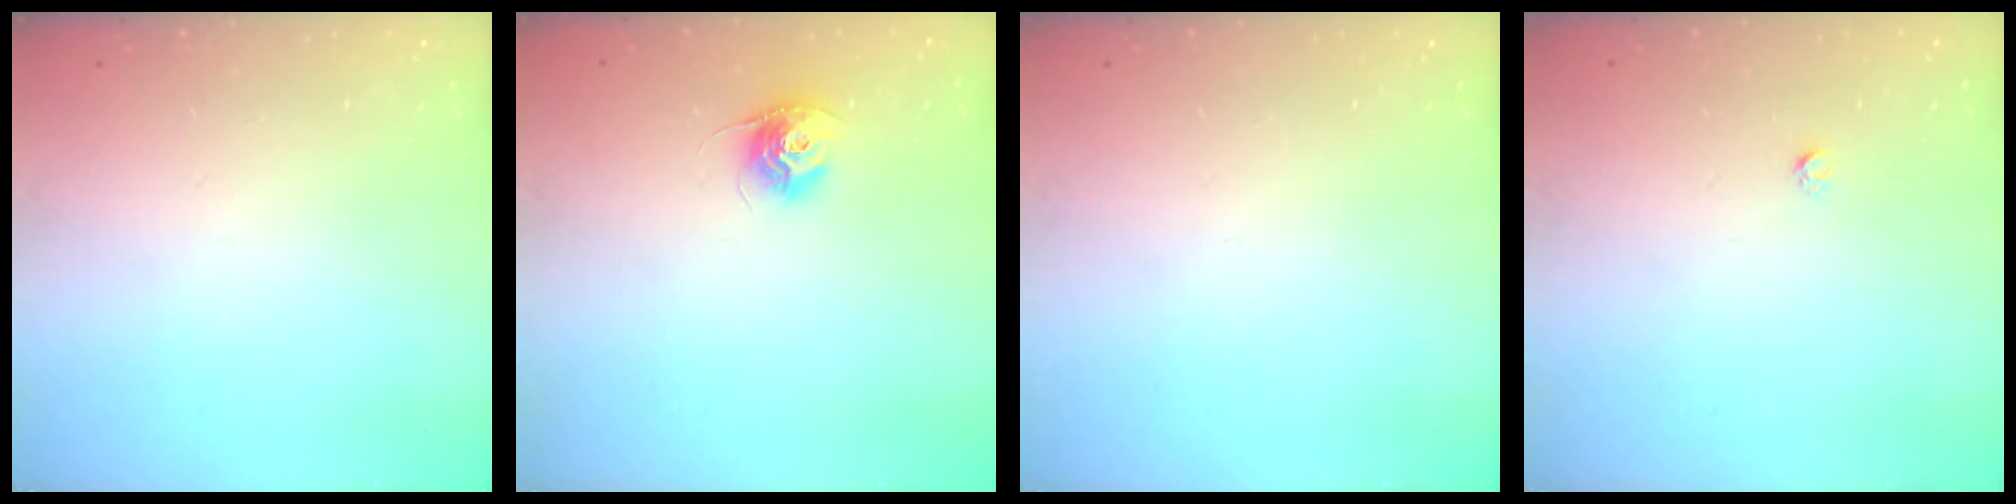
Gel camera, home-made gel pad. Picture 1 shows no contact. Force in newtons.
{"total": 10.6, "press": 10.6, "slide": 0.7}
{"total": 0.0}
{"total": 1.6, "press": 1.5, "slide": 0.1}